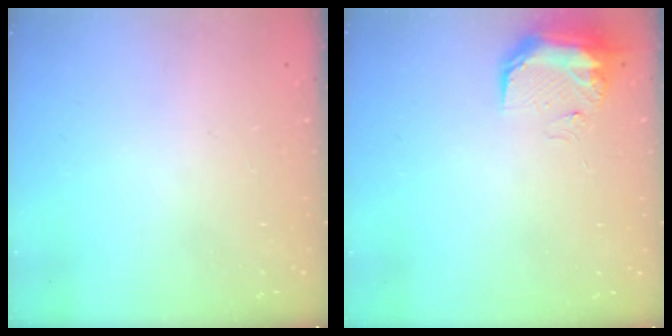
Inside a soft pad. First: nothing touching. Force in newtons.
{"total": 16.9, "press": 11.4, "slide": 12.5}